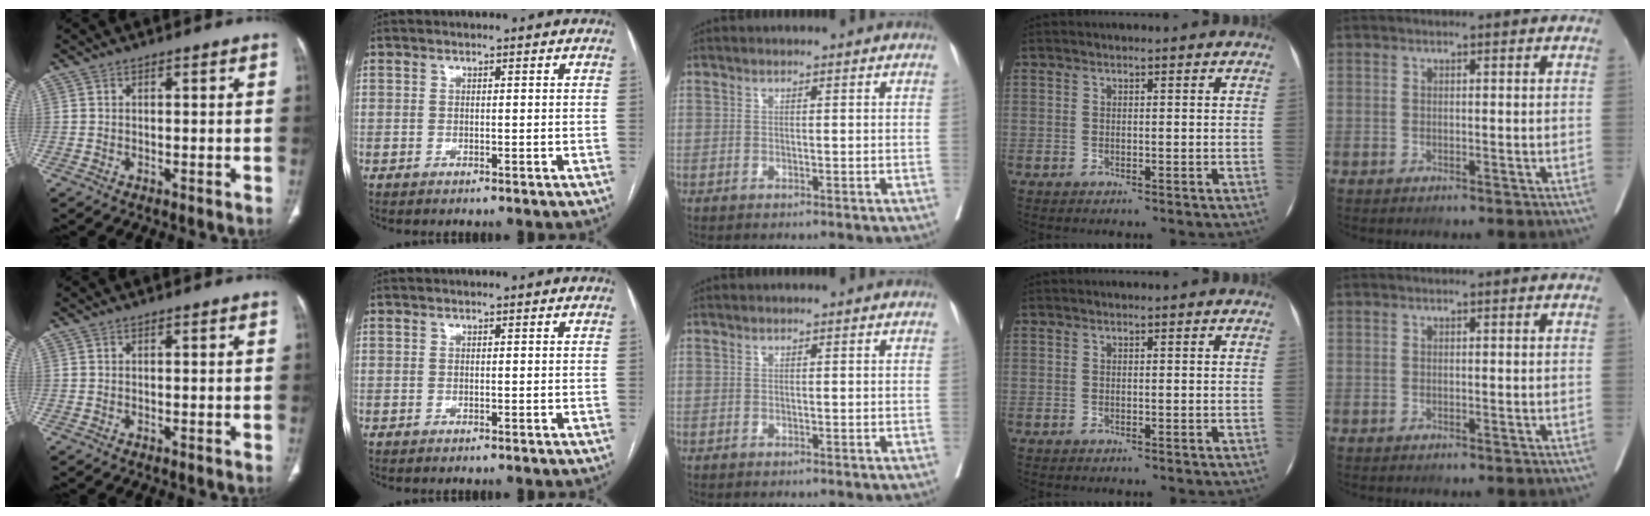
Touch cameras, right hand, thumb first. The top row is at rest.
{}